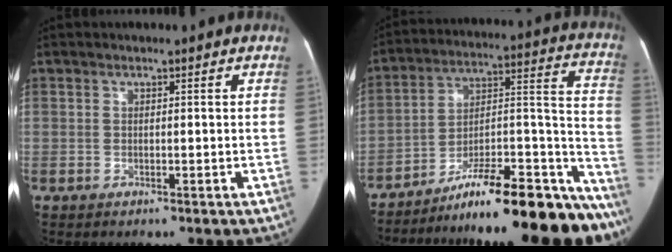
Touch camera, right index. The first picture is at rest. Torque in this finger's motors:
{"motor_torque": [0.55, -1.12, -0.48, -0.21]}